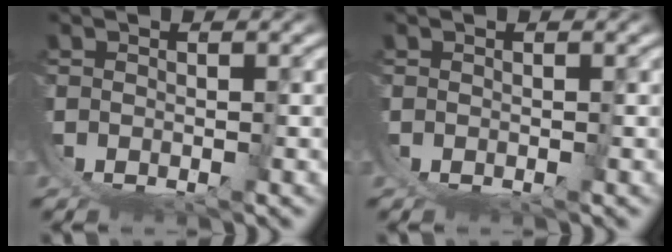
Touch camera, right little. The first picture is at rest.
{"total": 0.0}